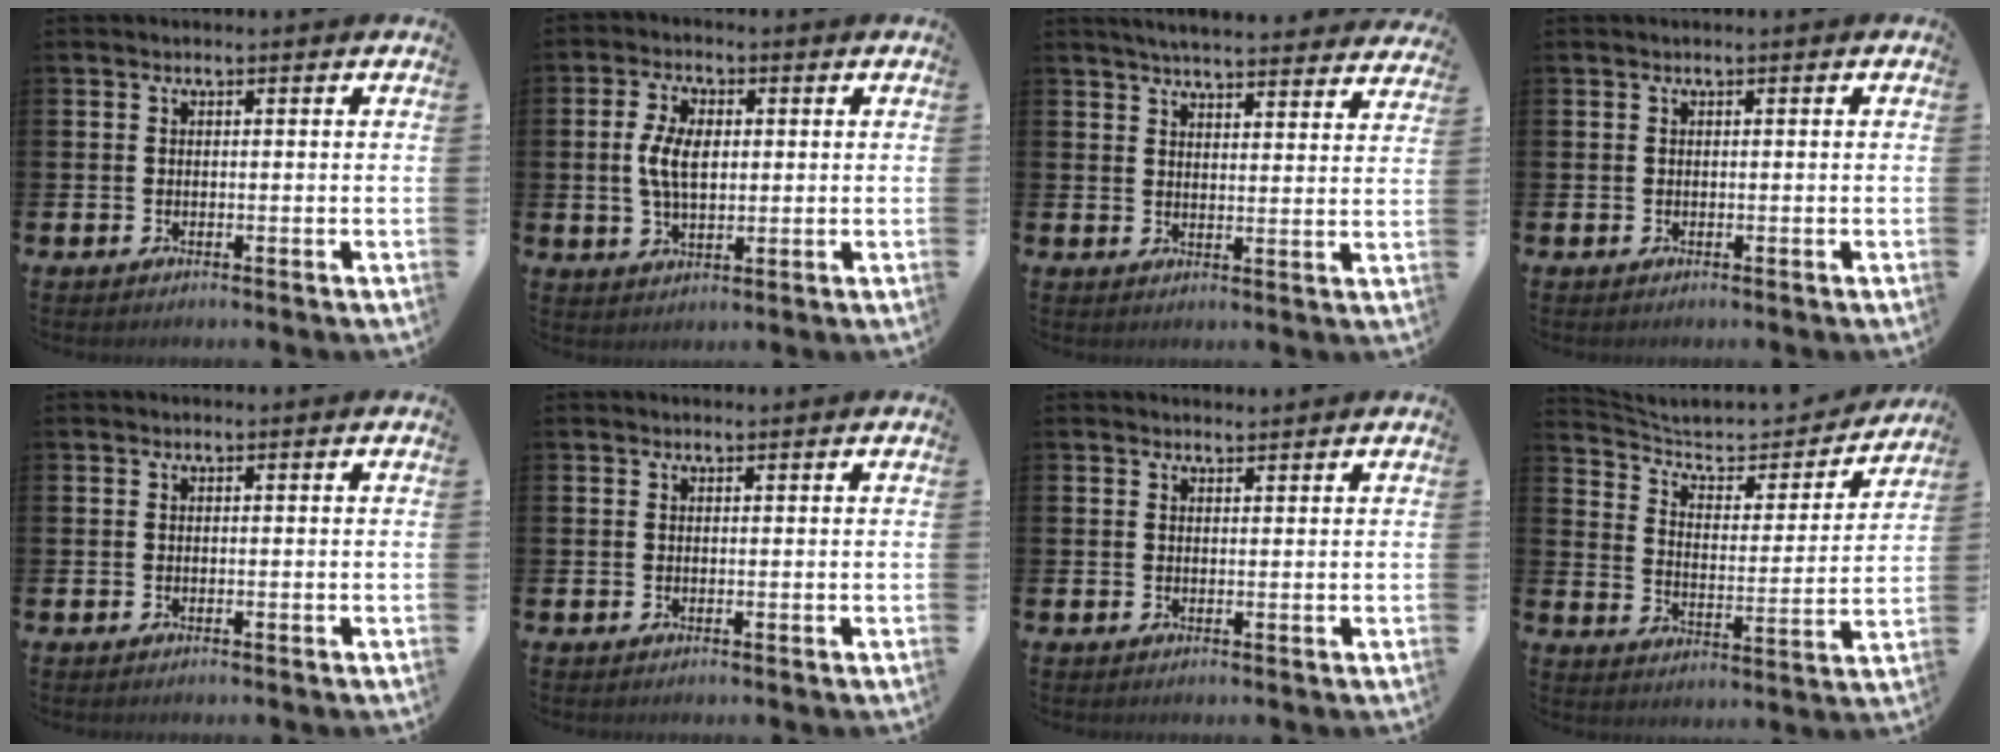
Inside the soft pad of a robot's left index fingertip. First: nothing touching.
{"total": 5.7, "force": [0.8, 3.3, 4.6], "torque": [-0.082, 0.009, 0.012]}
{"total": 5.0, "force": [4.9, 0.2, 0.9], "torque": [-0.028, -0.028, 0.087]}
{"total": 0.0}
{"total": 0.0}
{"total": 0.0}
{"total": 1.2, "force": [1.2, 0.1, 0.0], "torque": [0.005, -0.004, 0.022]}
{"total": 6.9, "force": [6.0, 2.6, 2.2], "torque": [-0.076, -0.042, 0.098]}